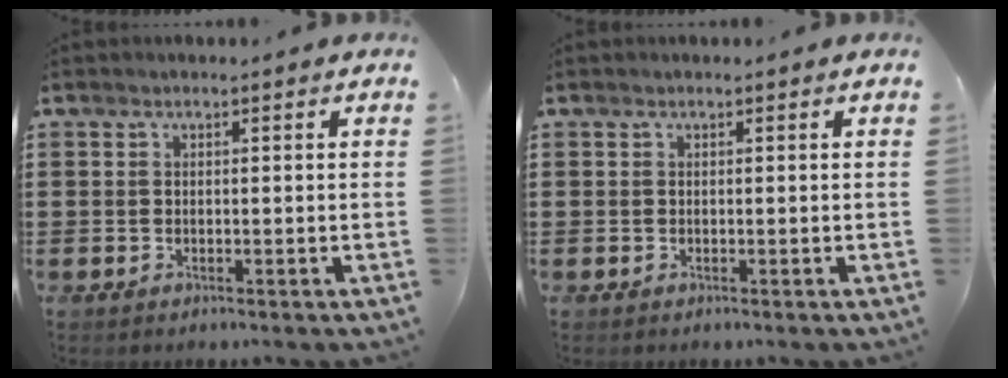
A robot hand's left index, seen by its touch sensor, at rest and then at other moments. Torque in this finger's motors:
{"motor_torque": [0.00, 0.00, 0.00, 0.00]}